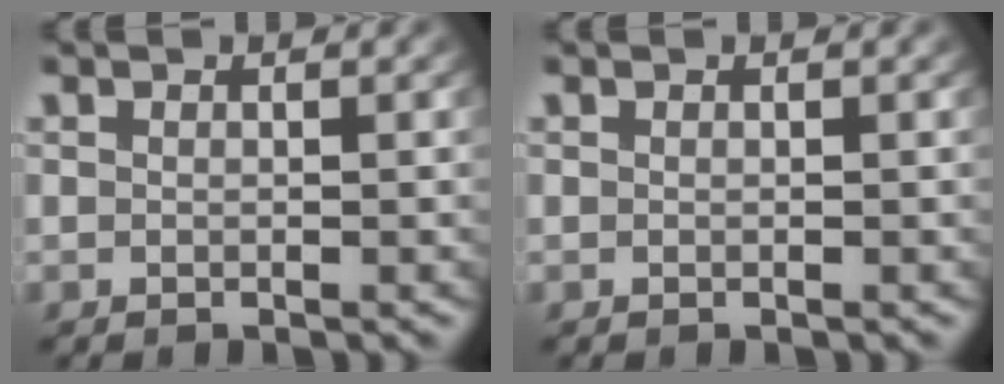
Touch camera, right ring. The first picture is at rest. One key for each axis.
{"total": 0.0}